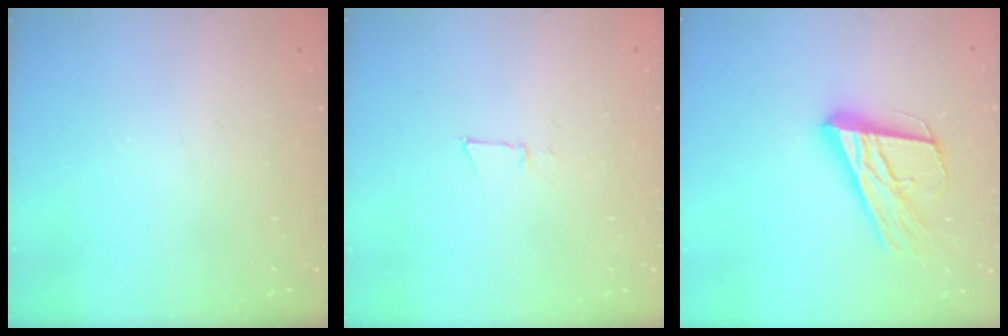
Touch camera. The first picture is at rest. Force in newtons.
{"total": 3.8, "press": 3.7, "slide": 1.0}
{"total": 20.1, "press": 19.8, "slide": 3.8}